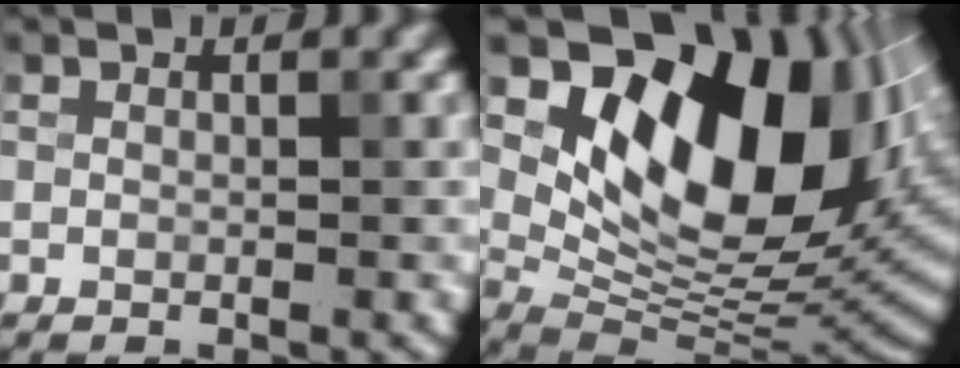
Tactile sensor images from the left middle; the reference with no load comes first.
{"total": 14.4, "force": [5.1, 8.7, 10.3], "torque": [-0.142, 0.012, 0.093]}